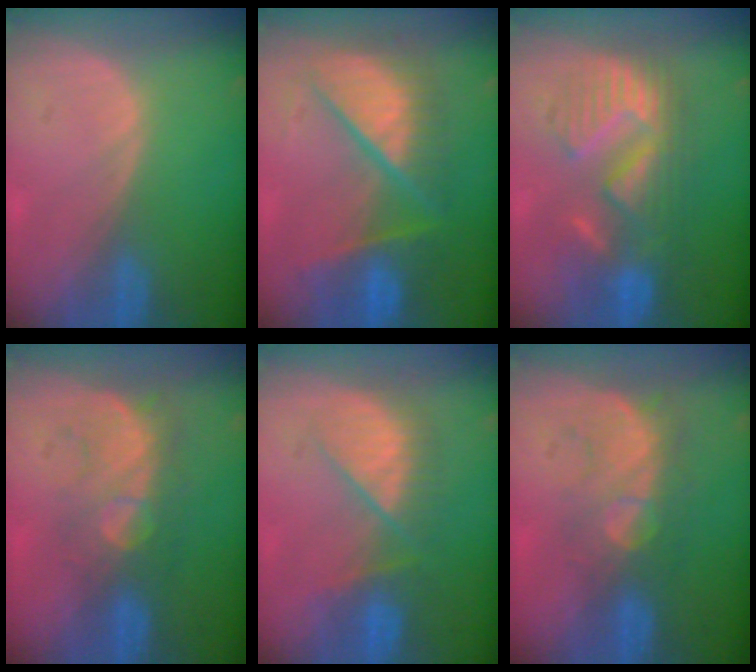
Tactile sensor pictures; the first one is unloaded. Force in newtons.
{"total": 10.4, "press": 10.3, "slide": 1.4}
{"total": 9.6, "press": 9.6, "slide": 0.3}
{"total": 8.5, "press": 7.6, "slide": 3.7}
{"total": 7.4, "press": 7.3, "slide": 1.1}
{"total": 8.5, "press": 7.6, "slide": 3.7}